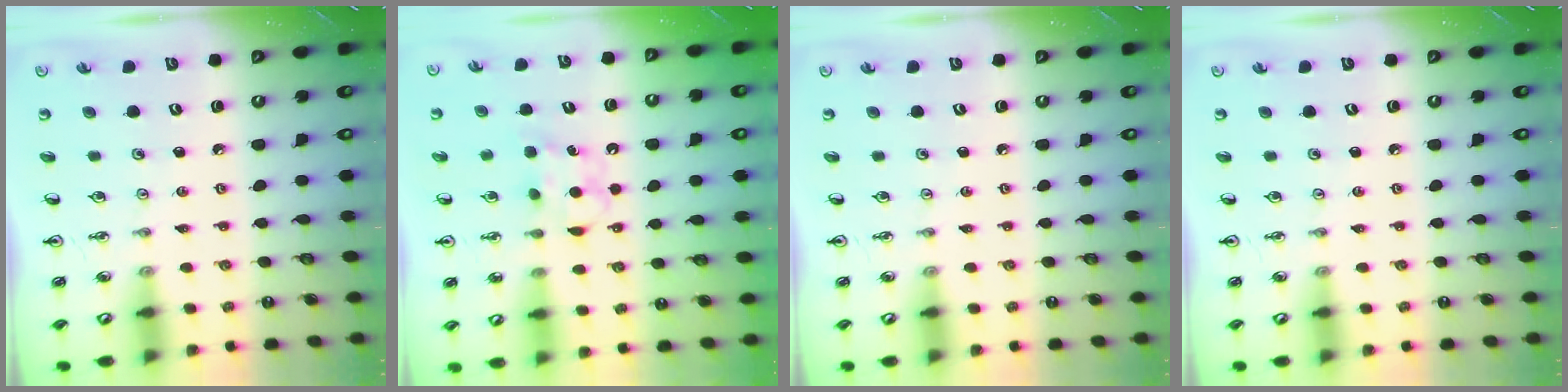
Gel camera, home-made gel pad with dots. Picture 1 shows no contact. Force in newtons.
{"total": 6.7, "press": 6.5, "slide": 1.4}
{"total": 0.0}
{"total": 0.0}